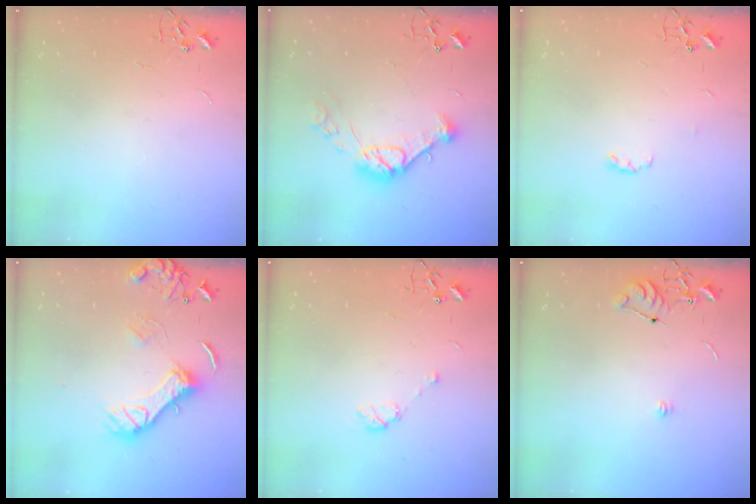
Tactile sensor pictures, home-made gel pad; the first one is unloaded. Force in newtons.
{"total": 13.0, "press": 12.9, "slide": 0.8}
{"total": 3.7, "press": 3.7, "slide": 0.6}
{"total": 13.9, "press": 13.9, "slide": 0.3}
{"total": 6.8, "press": 6.8, "slide": 0.9}
{"total": 7.1, "press": 7.1, "slide": 0.8}